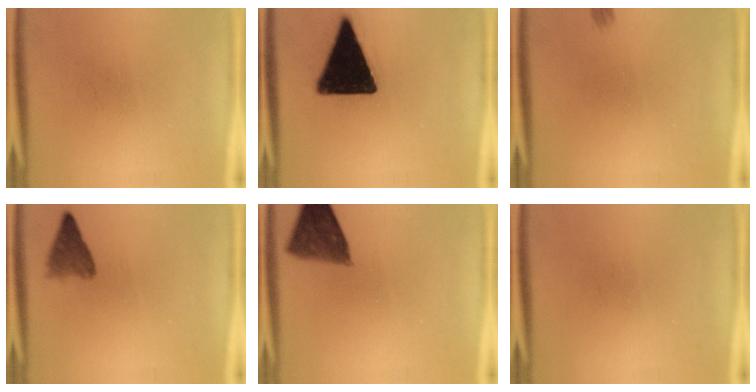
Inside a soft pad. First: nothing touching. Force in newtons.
{"total": 19.1}
{"total": 1.0}
{"total": 3.5}
{"total": 8.4}
{"total": 0.0}